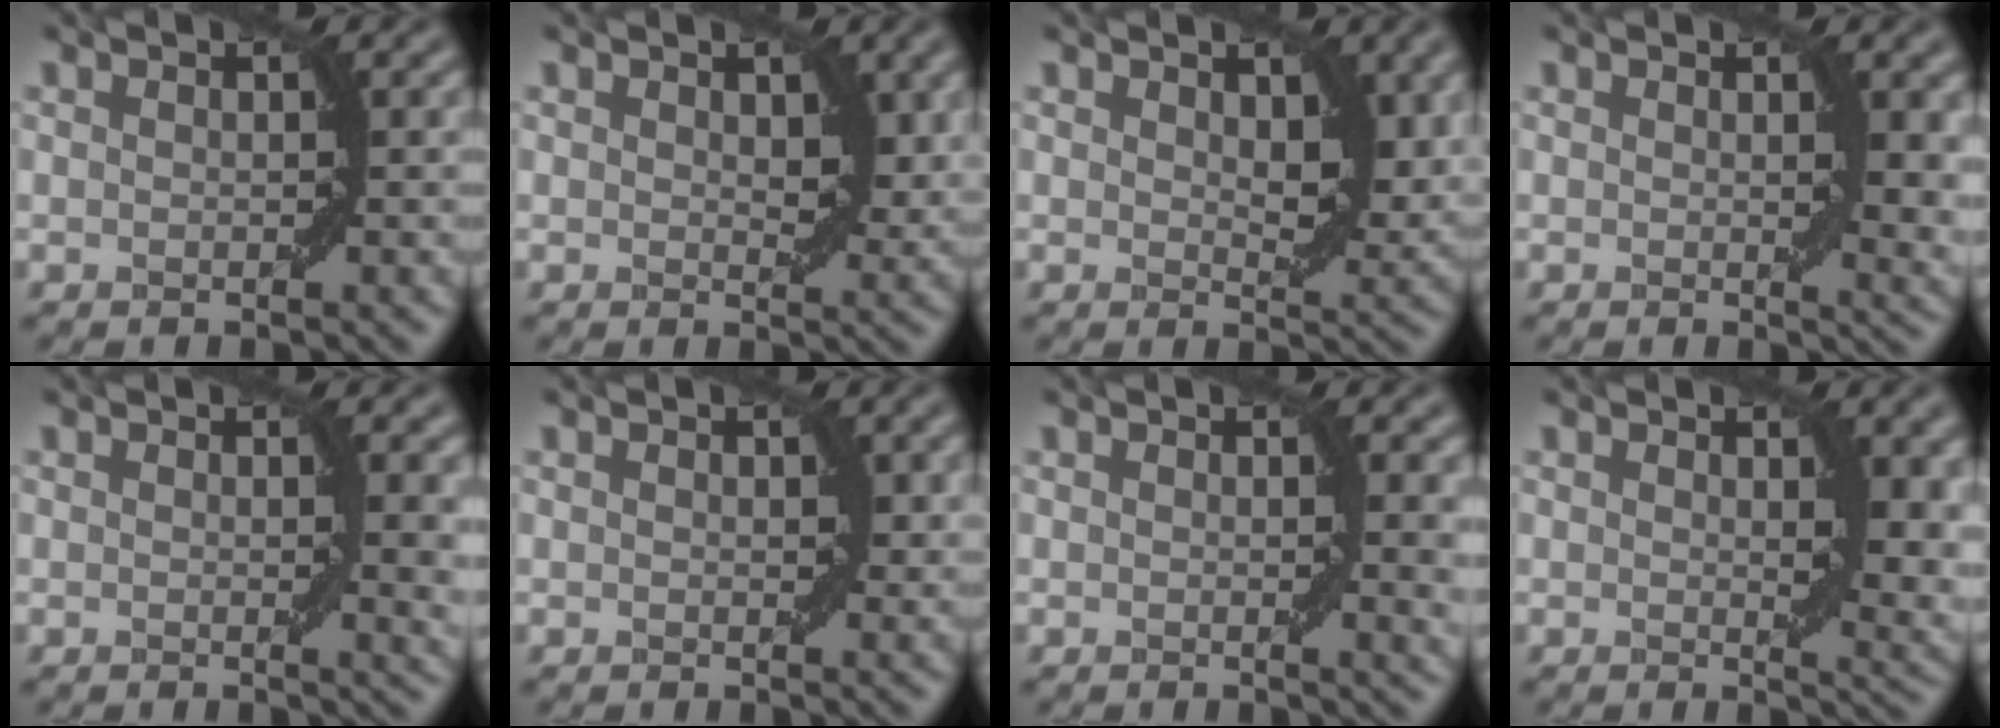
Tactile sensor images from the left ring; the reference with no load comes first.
{"total": 2.4, "force": [0.8, 1.4, 1.7], "torque": [-0.022, -0.007, 0.017]}
{"total": 4.0, "force": [1.3, 2.1, 3.1], "torque": [-0.044, -0.008, 0.026]}
{"total": 3.2, "force": [0.9, 0.9, 3.0], "torque": [-0.032, -0.006, 0.016]}
{"total": 2.6, "force": [0.5, 0.5, 2.5], "torque": [-0.027, -0.005, 0.009]}
{"total": 0.9, "force": [0.4, 0.5, 0.6], "torque": [-0.001, -0.004, 0.007]}
{"total": 2.2, "force": [0.4, 0.4, 2.1], "torque": [-0.022, -0.005, 0.008]}
{"total": 4.5, "force": [1.4, 1.7, 3.9], "torque": [-0.046, -0.010, 0.024]}